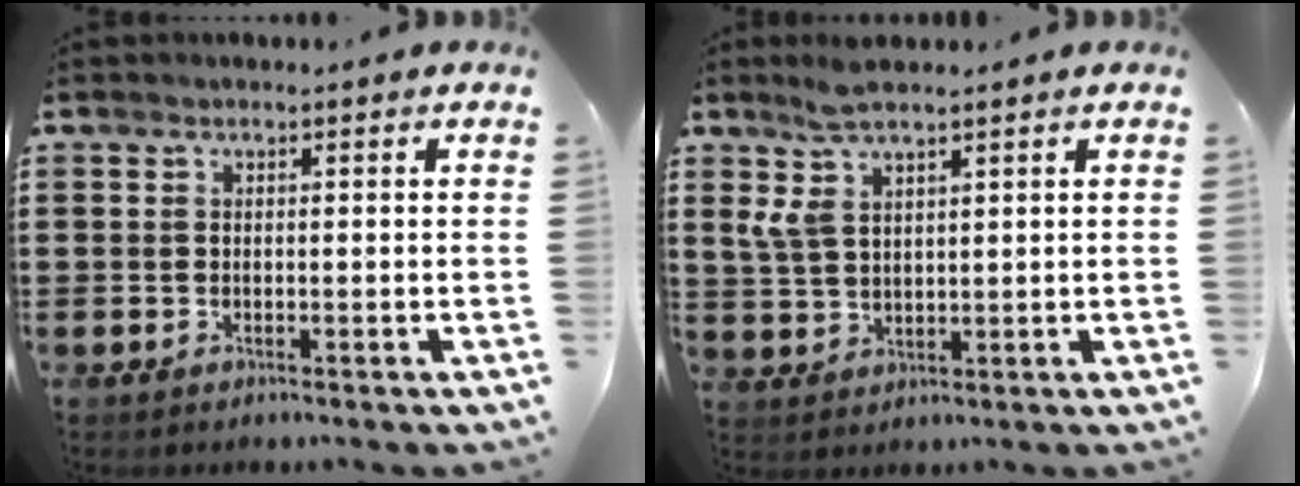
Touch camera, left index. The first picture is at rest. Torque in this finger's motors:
{"motor_torque": [1.10, -1.04, 0.21, 0.06]}